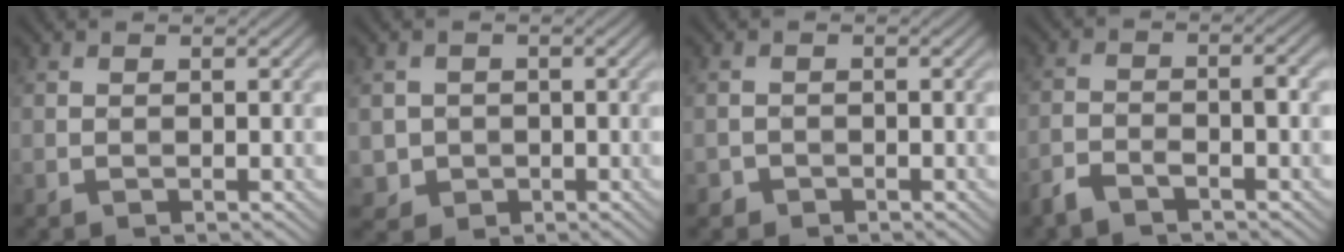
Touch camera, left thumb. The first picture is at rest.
{"total": 2.6, "force": [-0.4, 2.5, 0.4], "torque": [-0.013, -0.010, -0.008]}
{"total": 1.1, "force": [-0.8, 0.8, 0.1], "torque": [0.003, -0.001, -0.017]}
{"total": 4.1, "force": [-2.8, 0.8, 2.9], "torque": [-0.057, 0.000, -0.064]}